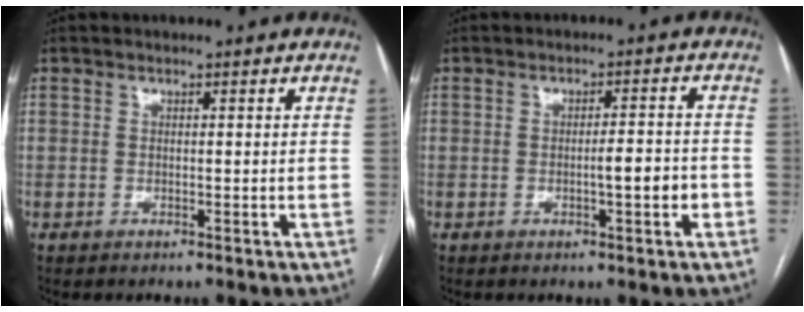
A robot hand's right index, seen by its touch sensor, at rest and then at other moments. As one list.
[{"total": 4.0, "force": [-1.2, 0.7, 3.8], "torque": [-0.055, 0.002, -0.017]}]